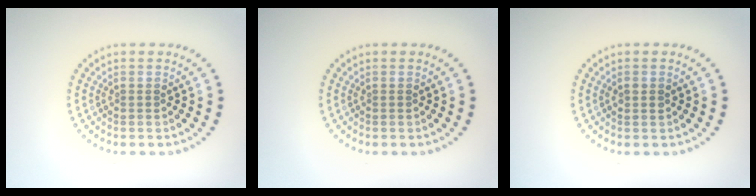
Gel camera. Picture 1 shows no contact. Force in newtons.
{"total": 0.0}
{"total": 0.9, "press": 0.9, "slide": 0.1}